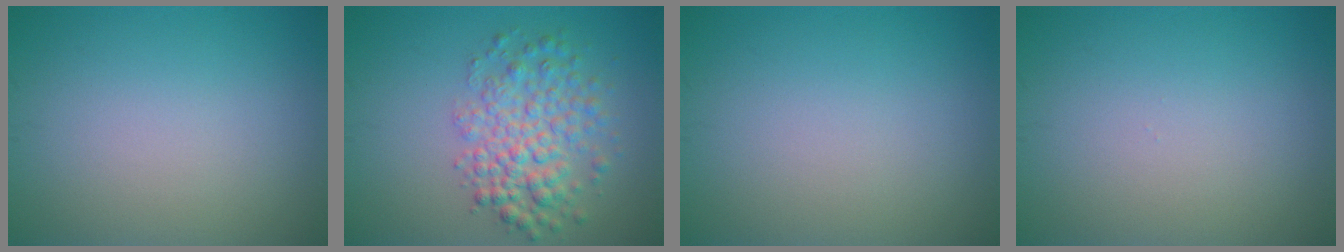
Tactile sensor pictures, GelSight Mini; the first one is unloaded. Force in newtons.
{"total": 5.0, "press": 5.0, "slide": 0.2}
{"total": 0.0}
{"total": 0.0}